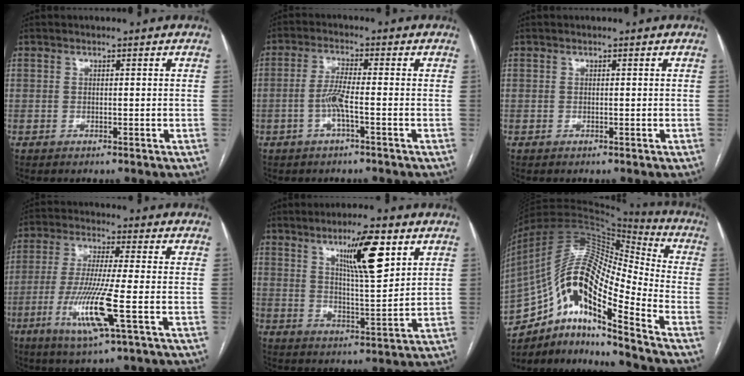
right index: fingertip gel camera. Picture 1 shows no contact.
{"total": 4.2, "force": [-1.3, 0.1, 4.0], "torque": [-0.086, 0.002, -0.027]}
{"total": 0.0}
{"total": 11.2, "force": [-3.6, -0.2, 10.6], "torque": [-0.219, -0.023, -0.071]}
{"total": 11.0, "force": [5.6, 1.5, 9.4], "torque": [-0.157, -0.002, 0.093]}
{"total": 17.8, "force": [-9.1, 3.9, 14.8], "torque": [-0.282, 0.042, -0.156]}